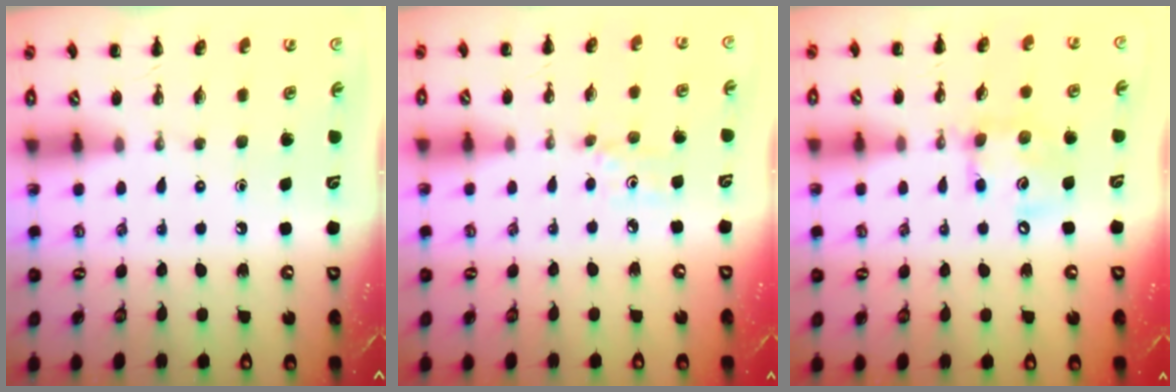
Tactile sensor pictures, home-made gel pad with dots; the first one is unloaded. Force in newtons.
{"total": 3.0, "press": 2.8, "slide": 1.1}
{"total": 10.8, "press": 10.7, "slide": 1.5}